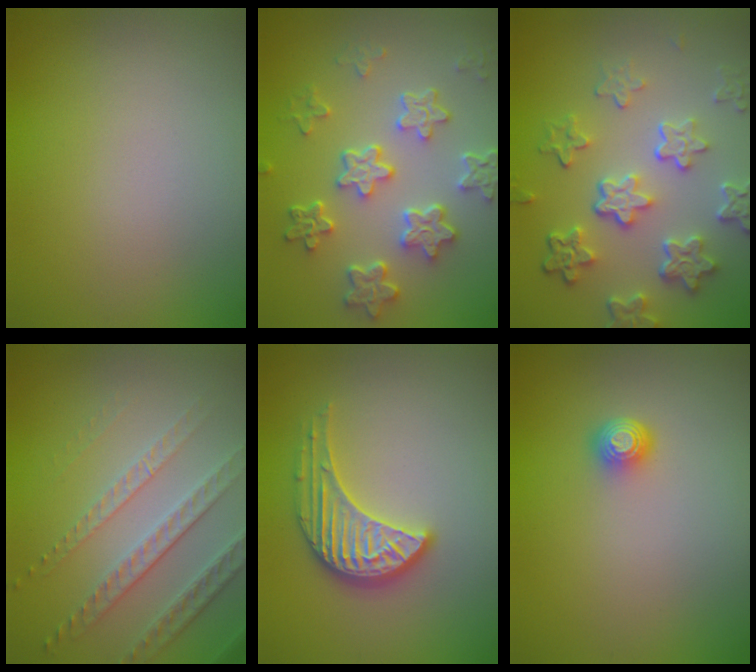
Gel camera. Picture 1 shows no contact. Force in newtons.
{"total": 5.6, "press": 4.3, "slide": 3.6}
{"total": 6.1, "press": 4.5, "slide": 4.1}
{"total": 3.6, "press": 3.4, "slide": 1.3}
{"total": 3.7, "press": 3.3, "slide": 1.7}
{"total": 1.5, "press": 1.1, "slide": 1.1}